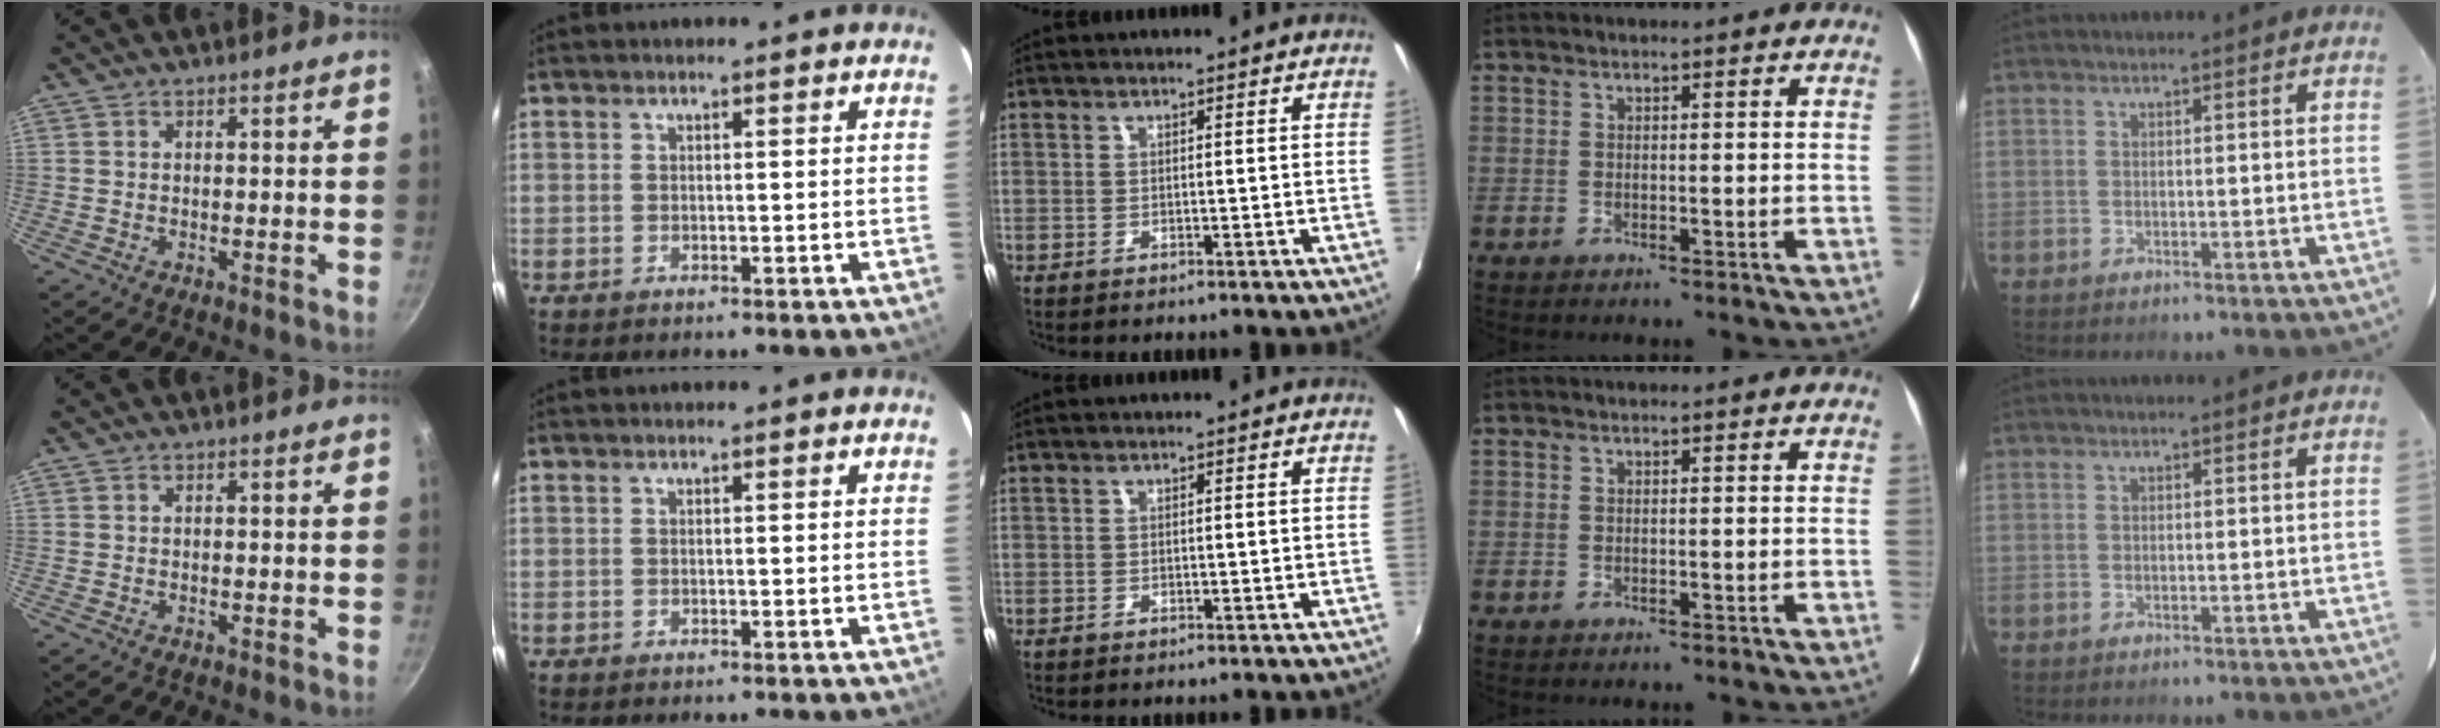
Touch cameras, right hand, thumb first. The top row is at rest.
{}